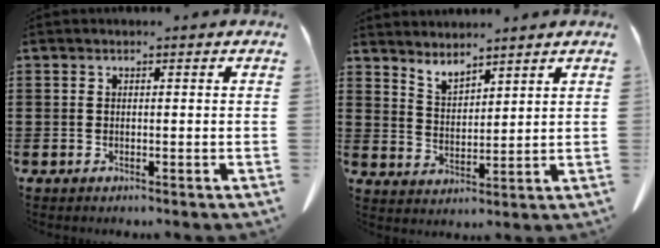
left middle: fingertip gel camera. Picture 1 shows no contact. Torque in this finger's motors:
{"motor_torque": [0.13, 0.05, 0.00, 0.01]}